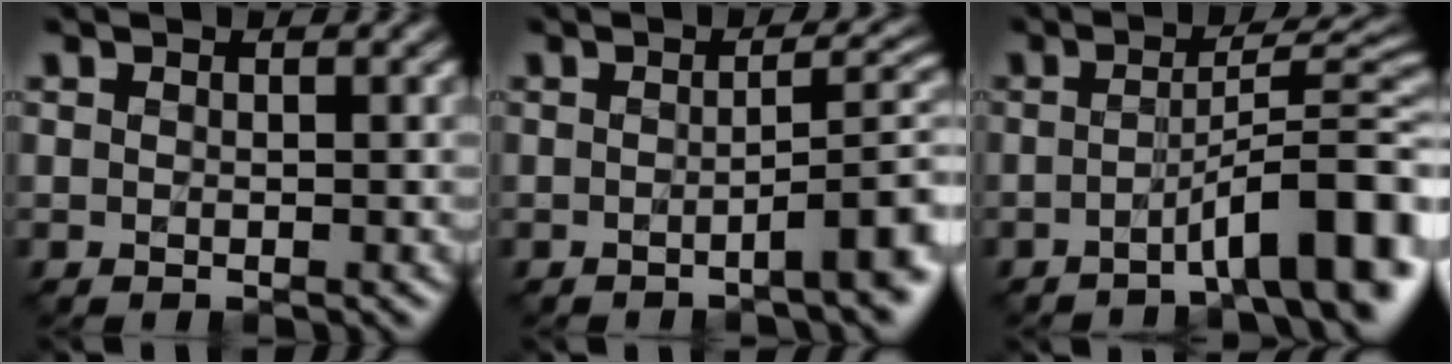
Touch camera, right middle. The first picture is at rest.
{"total": 5.3, "force": [-2.0, 1.2, 4.8], "torque": [-0.054, 0.008, -0.035]}
{"total": 7.8, "force": [-3.5, 1.3, 6.9], "torque": [-0.092, 0.017, -0.060]}